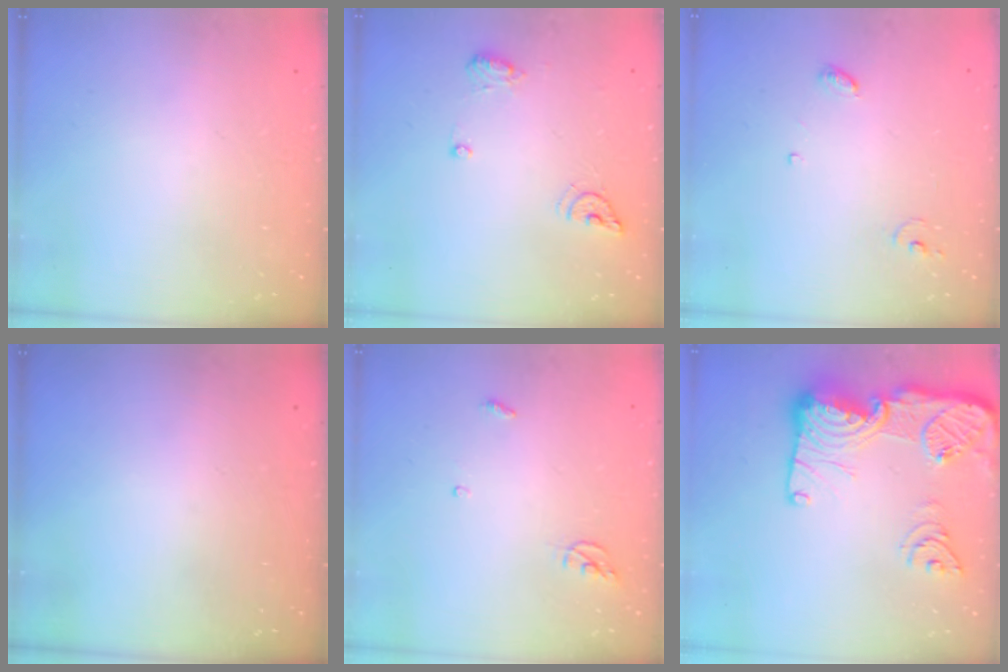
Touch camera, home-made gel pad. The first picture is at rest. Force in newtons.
{"total": 7.7, "press": 7.6, "slide": 1.3}
{"total": 4.9, "press": 4.8, "slide": 0.2}
{"total": 0.0}
{"total": 4.0, "press": 3.9, "slide": 0.4}
{"total": 23.6, "press": 23.5, "slide": 2.3}